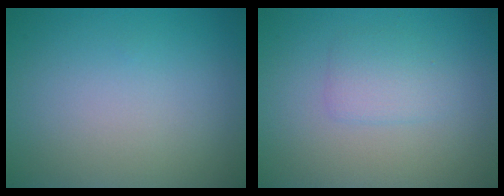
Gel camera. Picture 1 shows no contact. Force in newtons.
{"total": 1.9, "press": 1.9, "slide": 0.1}